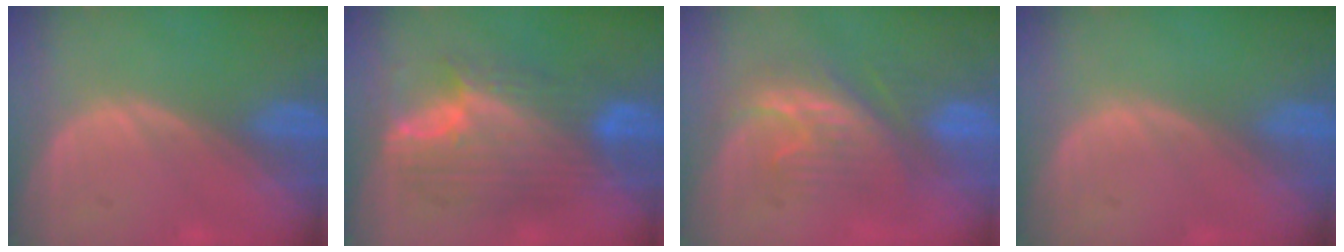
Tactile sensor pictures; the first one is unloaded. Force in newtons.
{"total": 10.5, "press": 10.4, "slide": 0.7}
{"total": 7.8, "press": 7.6, "slide": 1.4}
{"total": 0.0}